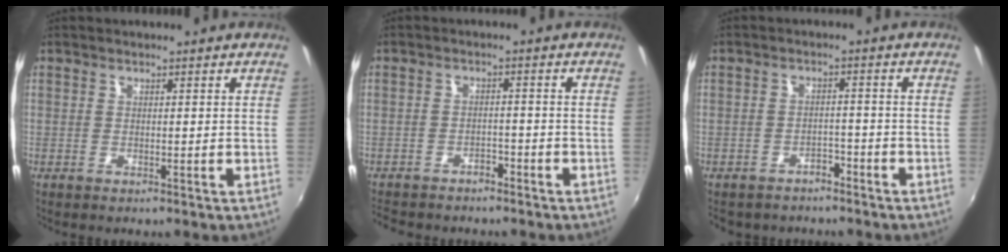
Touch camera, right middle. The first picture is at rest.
{"total": 6.4, "force": [-5.6, 2.6, 1.7], "torque": [-0.050, -0.005, -0.085]}
{"total": 5.1, "force": [-4.0, 2.8, 1.3], "torque": [-0.034, 0.004, -0.055]}